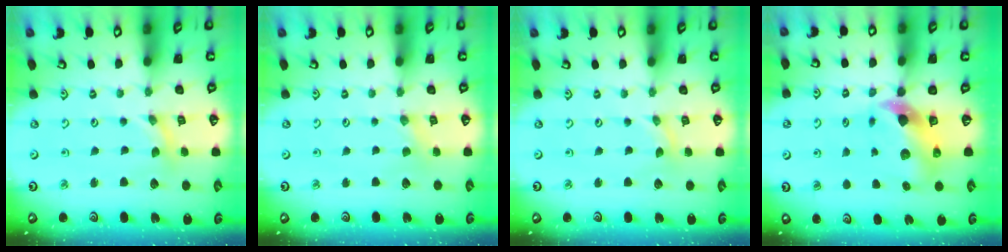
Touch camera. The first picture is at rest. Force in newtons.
{"total": 0.7, "press": 0.7, "slide": 0.2}
{"total": 0.0}
{"total": 9.2, "press": 9.1, "slide": 1.3}